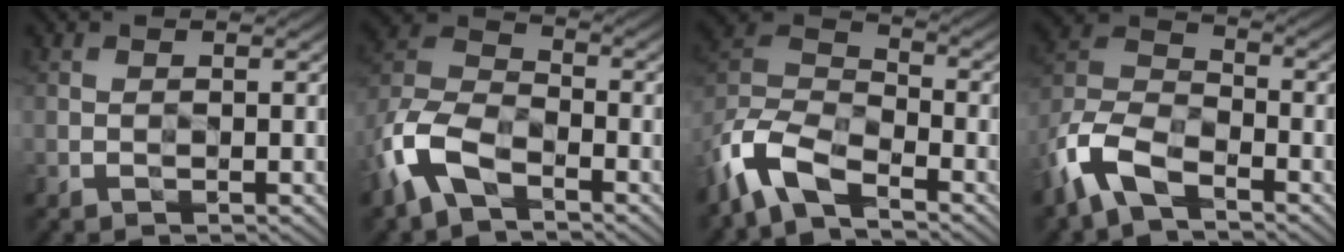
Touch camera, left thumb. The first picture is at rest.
{"total": 10.0, "force": [-5.8, 4.9, 6.4], "torque": [-0.159, -0.006, -0.134]}
{"total": 10.7, "force": [-7.8, 3.9, 6.2], "torque": [-0.149, -0.007, -0.173]}
{"total": 10.0, "force": [-6.5, 4.5, 6.1], "torque": [-0.145, -0.010, -0.150]}